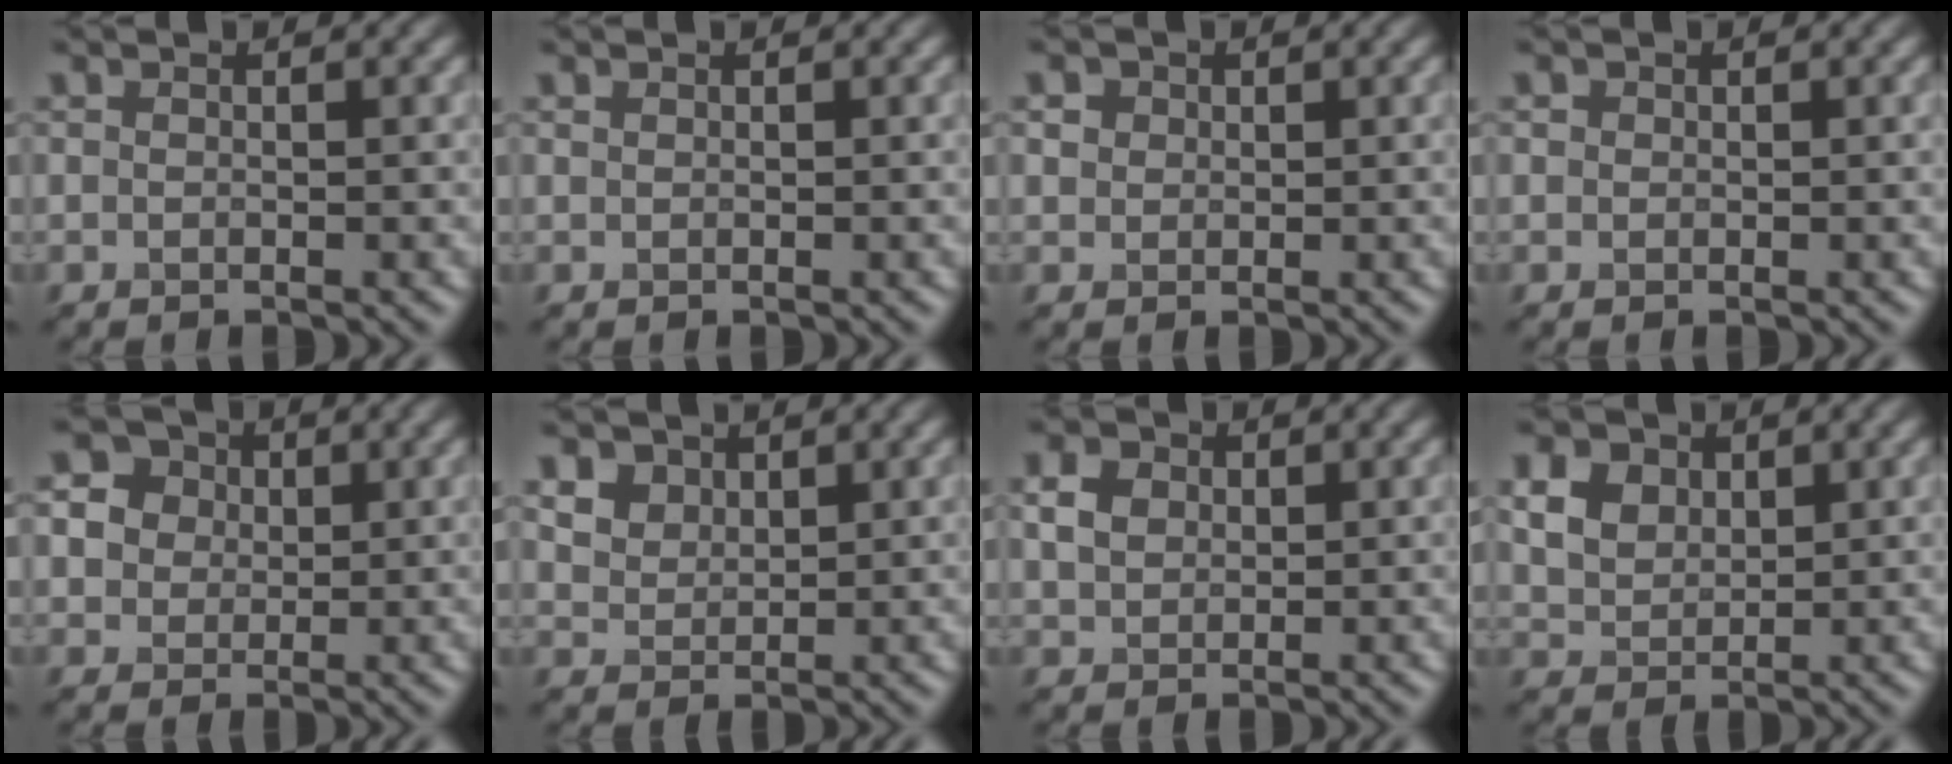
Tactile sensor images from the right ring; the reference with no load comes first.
{"total": 0.8, "force": [-0.1, -0.6, -0.5], "torque": [-0.003, -0.004, 0.011]}
{"total": 0.8, "force": [0.4, 0.3, -0.6], "torque": [-0.007, 0.005, 0.017]}
{"total": 0.8, "force": [-0.2, -0.4, -0.7], "torque": [-0.005, -0.003, 0.013]}
{"total": 3.7, "force": [1.6, 3.2, 0.8], "torque": [-0.041, 0.017, 0.044]}
{"total": 3.0, "force": [2.4, 1.8, 0.5], "torque": [-0.062, 0.003, 0.076]}
{"total": 1.1, "force": [0.4, 1.0, 0.1], "torque": [-0.029, 0.006, 0.035]}
{"total": 5.9, "force": [3.5, 4.1, 2.5], "torque": [-0.106, 0.022, 0.088]}